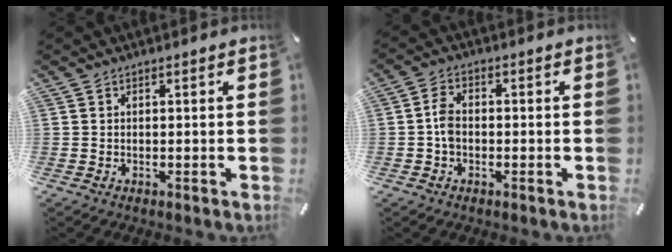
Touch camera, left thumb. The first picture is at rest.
{"total": 3.9, "force": [-0.5, 2.7, 2.8], "torque": [-0.059, 0.006, -0.010]}